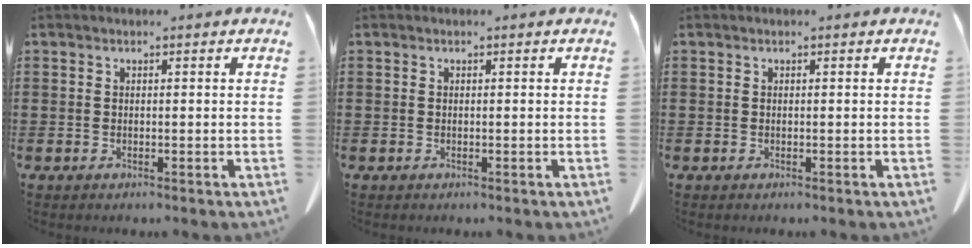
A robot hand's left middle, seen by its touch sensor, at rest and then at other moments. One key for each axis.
{"total": 0.0}
{"total": 0.0}